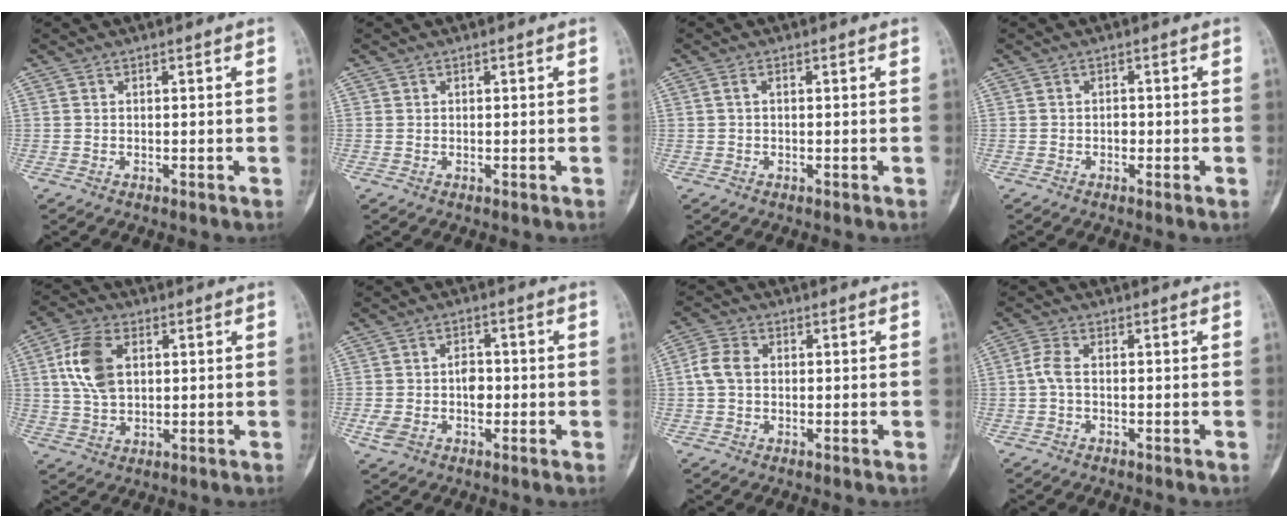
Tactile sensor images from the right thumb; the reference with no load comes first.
{"total": 0.0}
{"total": 1.0, "force": [0.1, 0.5, 0.8], "torque": [-0.017, 0.004, -0.001]}
{"total": 1.3, "force": [-0.3, 0.7, 1.1], "torque": [-0.010, 0.002, -0.008]}
{"total": 10.2, "force": [2.4, 6.3, 7.6], "torque": [-0.150, 0.004, 0.047]}
{"total": 6.3, "force": [-0.9, 4.2, 4.6], "torque": [-0.078, 0.014, -0.018]}
{"total": 4.9, "force": [0.2, 3.7, 3.2], "torque": [-0.067, 0.014, -0.002]}
{"total": 3.0, "force": [-0.3, 1.3, 2.6], "torque": [-0.065, 0.004, -0.011]}